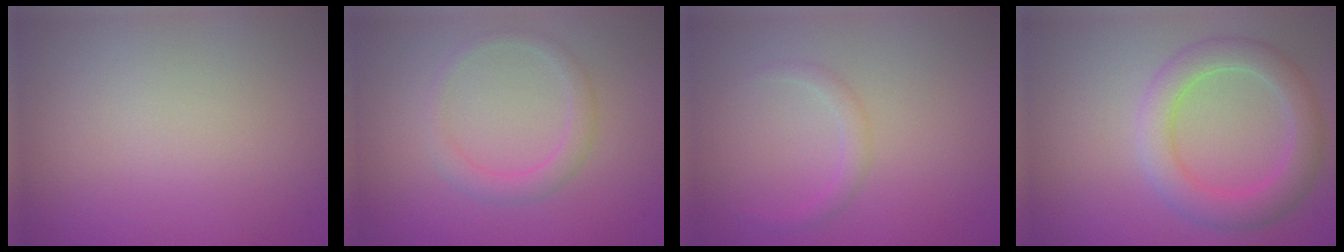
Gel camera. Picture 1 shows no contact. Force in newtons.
{"total": 1.9, "press": 1.9, "slide": 0.1}
{"total": 1.2, "press": 1.2, "slide": 0.0}
{"total": 4.5, "press": 4.5, "slide": 0.1}